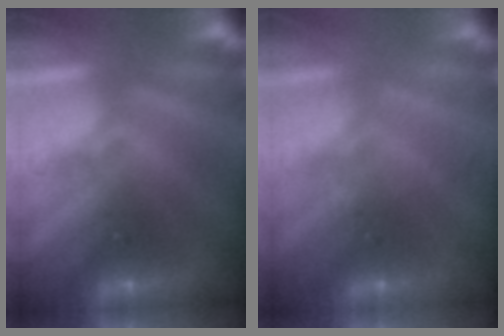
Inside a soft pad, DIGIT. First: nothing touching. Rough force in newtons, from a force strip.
{"total": 1.7}